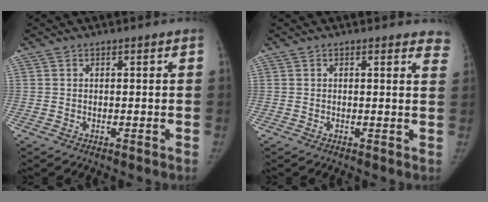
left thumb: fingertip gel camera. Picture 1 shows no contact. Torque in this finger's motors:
{"motor_torque": [0.42, -0.27, 0.31, -0.37, -0.01]}